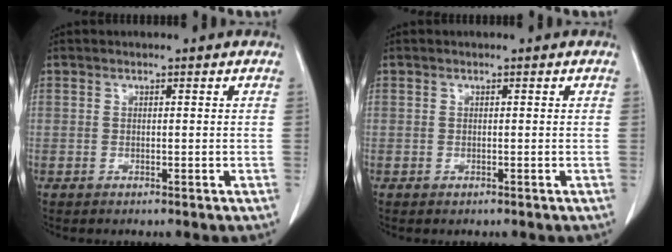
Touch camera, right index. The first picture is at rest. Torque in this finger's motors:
{"motor_torque": [0.21, -0.17, 0.04, 0.01]}